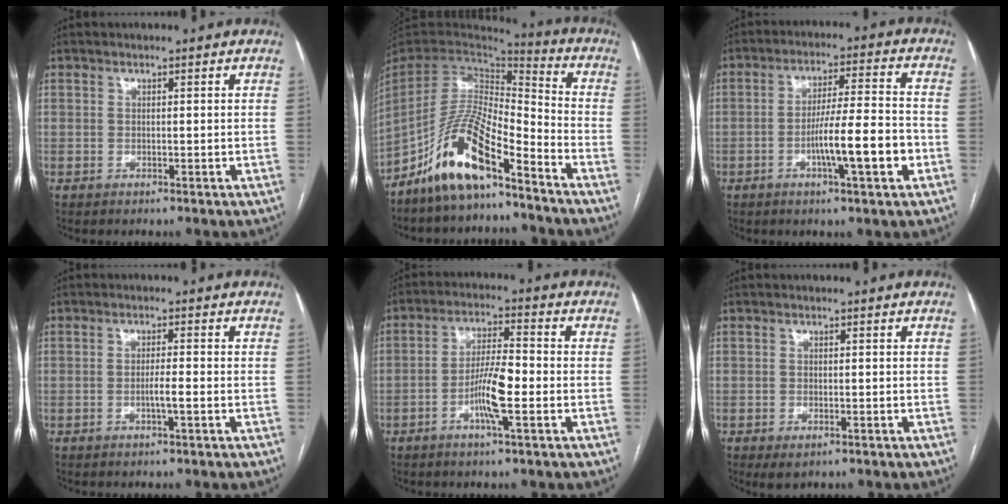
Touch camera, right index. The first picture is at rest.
{"total": 13.5, "force": [-9.5, 3.0, 9.1], "torque": [-0.180, 0.012, -0.177]}
{"total": 10.4, "force": [-3.4, 0.6, 9.8], "torque": [-0.161, 0.005, -0.056]}
{"total": 2.5, "force": [-0.8, -0.1, 2.3], "torque": [-0.040, 0.000, -0.016]}
{"total": 7.5, "force": [-2.4, 0.8, 7.1], "torque": [-0.136, 0.002, -0.048]}
{"total": 2.1, "force": [-1.2, 1.1, 1.4], "torque": [-0.020, -0.002, -0.009]}